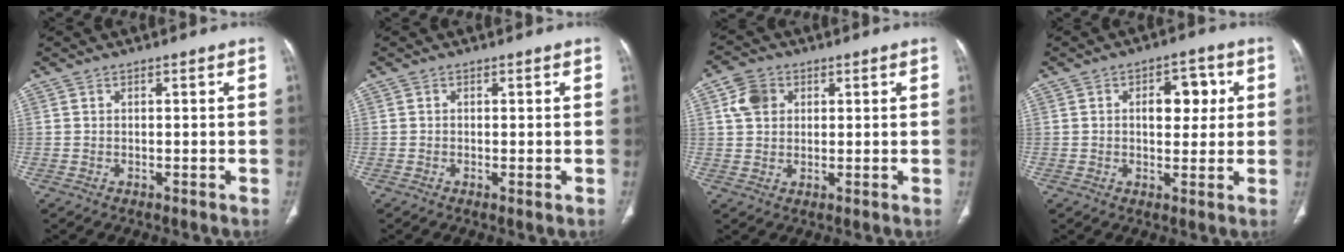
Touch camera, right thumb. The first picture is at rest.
{"total": 0.5, "force": [-0.1, 0.0, 0.5], "torque": [-0.017, -0.005, -0.002]}
{"total": 5.3, "force": [1.7, 4.2, 2.8], "torque": [-0.042, 0.003, 0.031]}
{"total": 7.1, "force": [1.5, 4.3, 5.5], "torque": [-0.046, 0.006, 0.022]}